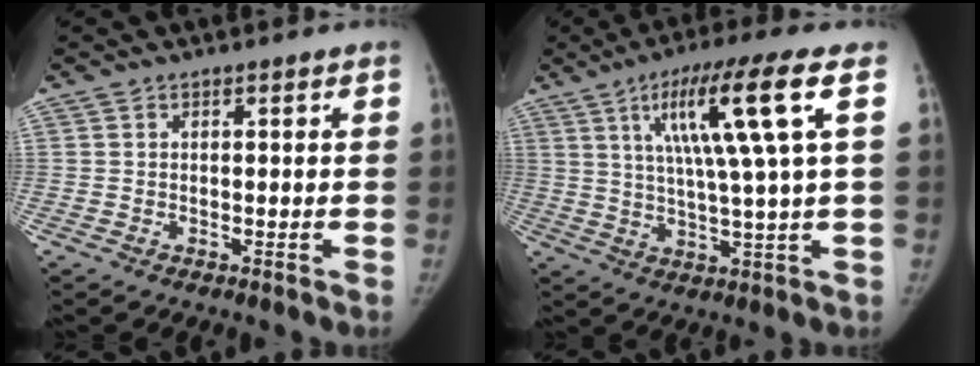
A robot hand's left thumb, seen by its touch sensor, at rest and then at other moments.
{"total": 14.2, "force": [4.8, 0.3, 13.4], "torque": [-0.246, -0.006, 0.080]}